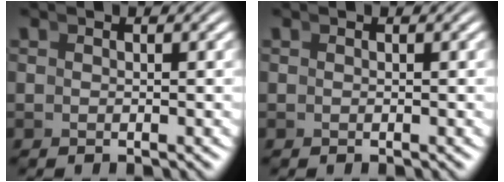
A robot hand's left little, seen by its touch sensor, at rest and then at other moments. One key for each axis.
{"total": 0.0}